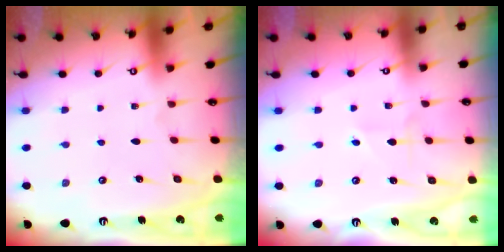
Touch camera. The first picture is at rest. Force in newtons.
{"total": 2.2, "press": 2.2, "slide": 0.3}